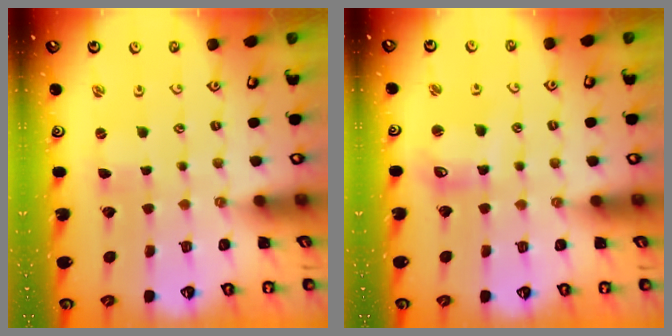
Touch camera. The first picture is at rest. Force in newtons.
{"total": 8.2, "press": 8.0, "slide": 1.6}